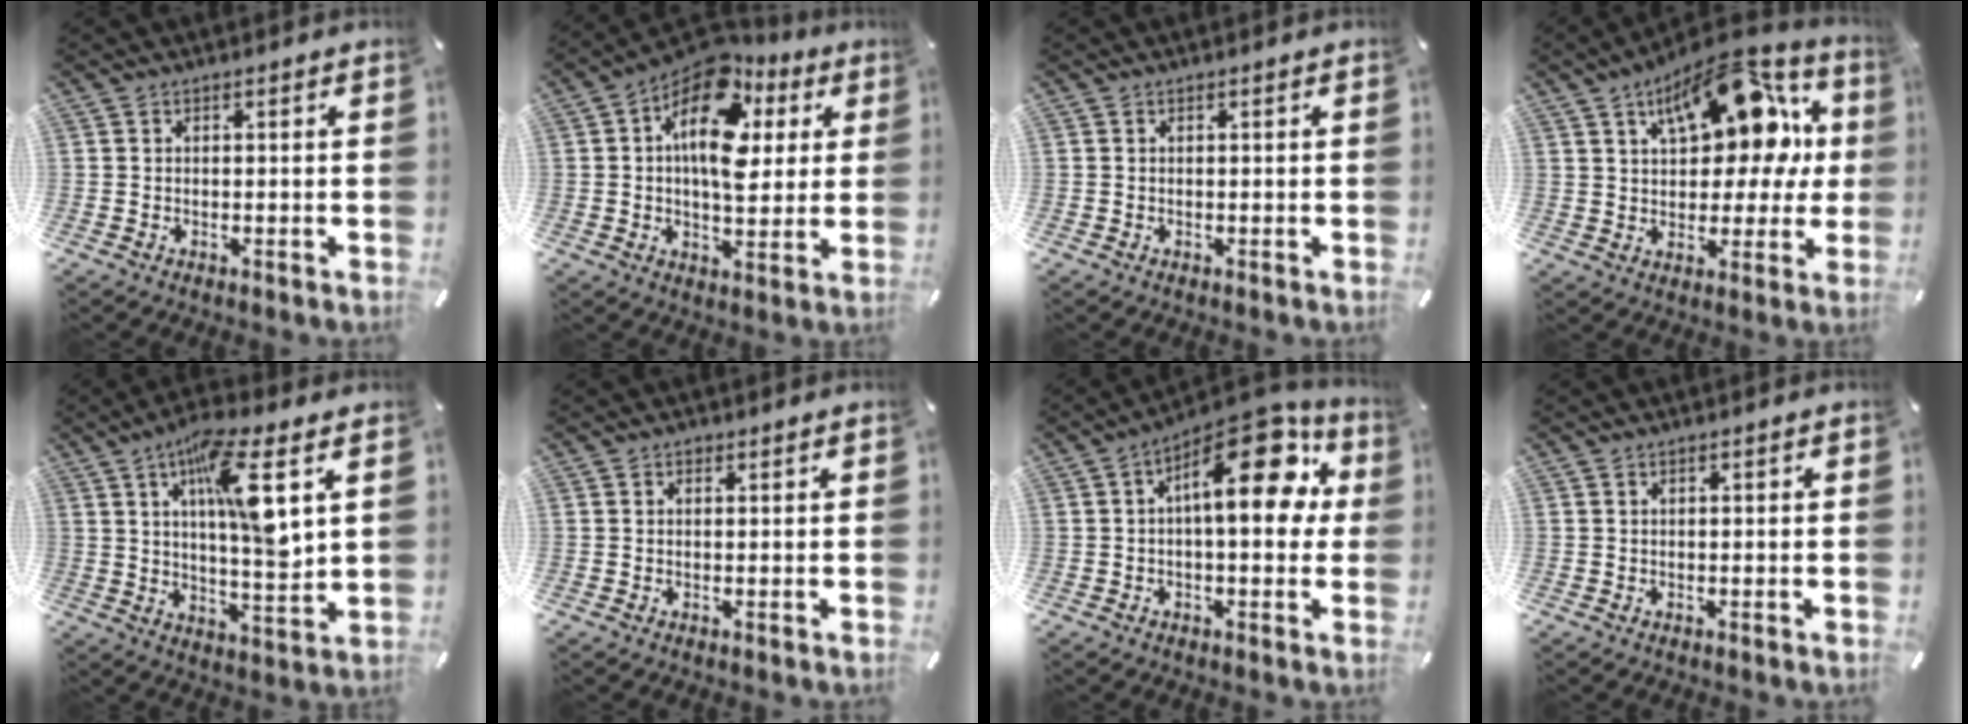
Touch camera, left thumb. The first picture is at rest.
{"total": 17.4, "force": [5.6, 10.4, 12.8], "torque": [-0.203, -0.034, 0.097]}
{"total": 0.0}
{"total": 19.1, "force": [8.6, 10.3, 13.6], "torque": [-0.191, -0.047, 0.145]}
{"total": 14.8, "force": [6.1, 3.9, 12.9], "torque": [-0.218, -0.019, 0.094]}
{"total": 0.5, "force": [0.2, 0.5, 0.0], "torque": [-0.001, 0.003, 0.002]}
{"total": 17.6, "force": [5.1, 7.8, 15.0], "torque": [-0.205, -0.031, 0.081]}
{"total": 0.5, "force": [0.0, 0.3, 0.4], "torque": [-0.008, 0.001, 0.000]}